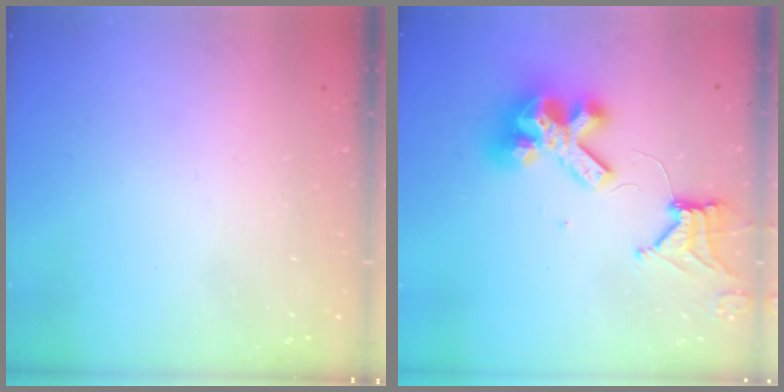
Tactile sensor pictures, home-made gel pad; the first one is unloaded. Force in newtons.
{"total": 13.4, "press": 13.3, "slide": 1.6}